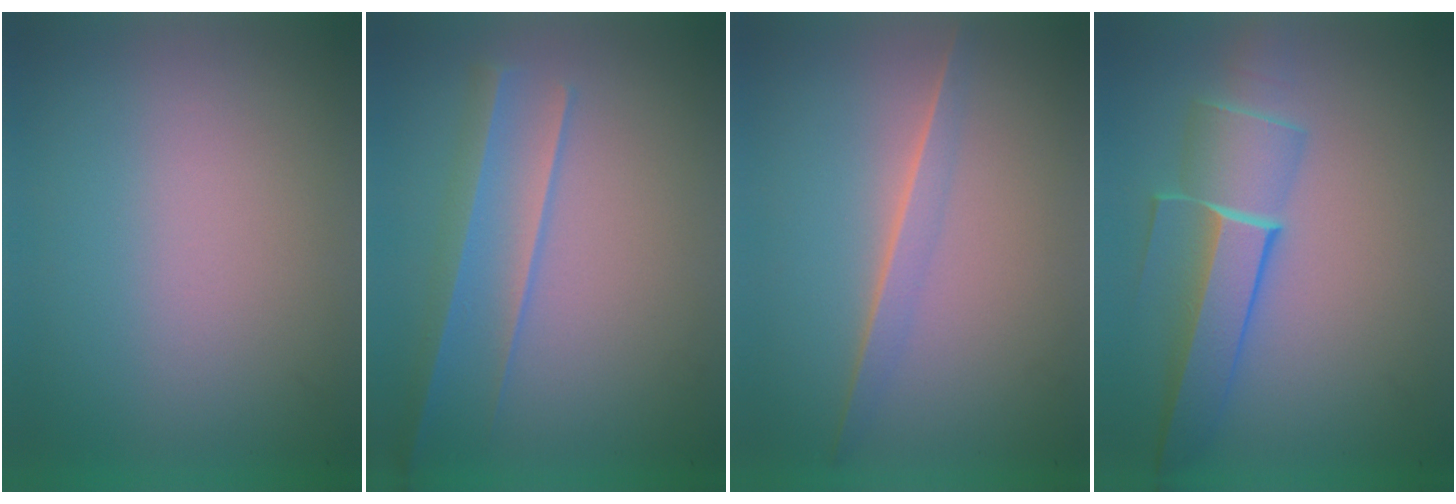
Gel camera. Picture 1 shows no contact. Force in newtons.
{"total": 2.2}
{"total": 1.3}
{"total": 5.0}